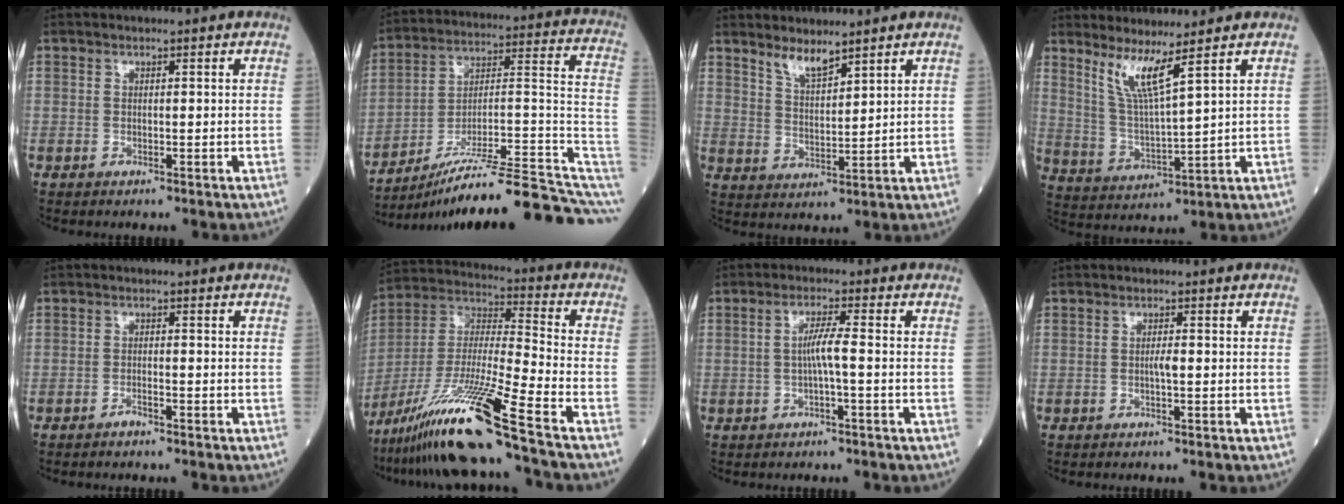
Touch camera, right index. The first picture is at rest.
{"total": 23.2, "force": [-17.6, 0.9, 15.0], "torque": [-0.148, 0.033, -0.270]}
{"total": 4.4, "force": [3.8, 0.7, 2.1], "torque": [-0.043, -0.009, 0.078]}
{"total": 6.6, "force": [4.4, -0.7, 4.8], "torque": [-0.102, -0.019, 0.100]}
{"total": 1.2, "force": [-1.0, 0.0, 0.7], "torque": [-0.017, 0.001, -0.015]}
{"total": 19.3, "force": [-13.7, -2.2, 13.3], "torque": [-0.294, -0.032, -0.257]}
{"total": 3.5, "force": [-0.4, -0.3, 3.4], "torque": [-0.064, 0.005, -0.005]}
{"total": 1.0, "force": [-0.2, 0.0, 1.0], "torque": [-0.019, 0.002, -0.003]}